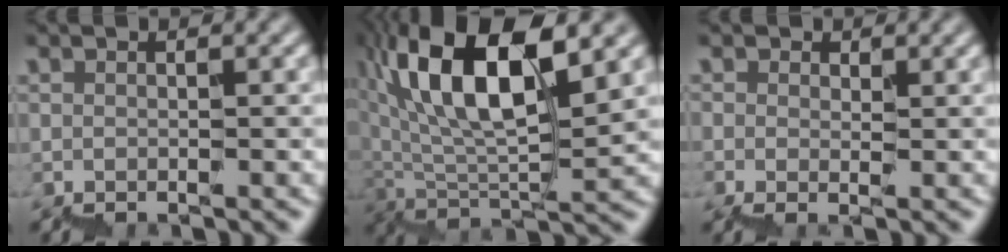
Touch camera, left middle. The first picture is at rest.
{"total": 12.2, "force": [7.2, 3.7, 9.1], "torque": [-0.166, 0.030, 0.135]}
{"total": 1.1, "force": [1.0, 0.3, 0.4], "torque": [-0.012, 0.008, 0.014]}